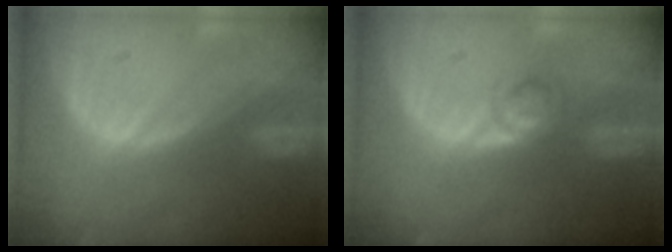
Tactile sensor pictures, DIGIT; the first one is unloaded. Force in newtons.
{"total": 2.7, "press": 2.7, "slide": 0.2}